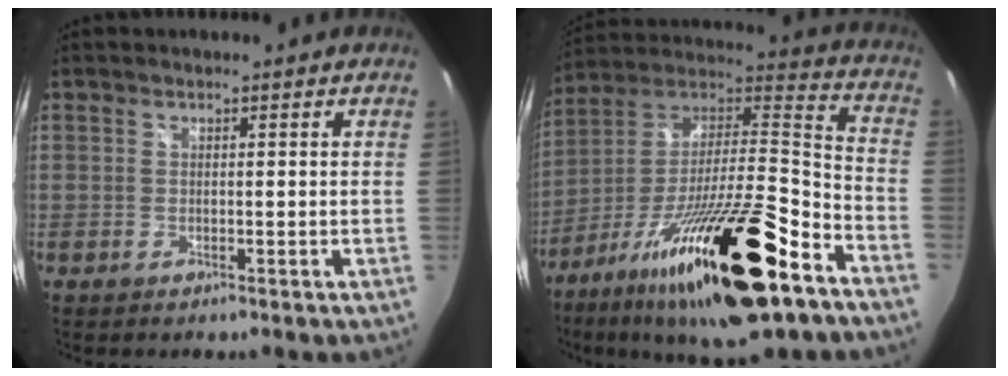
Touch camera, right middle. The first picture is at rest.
{"total": 30.9, "force": [-17.9, 7.6, 24.0], "torque": [-0.407, -0.033, -0.299]}